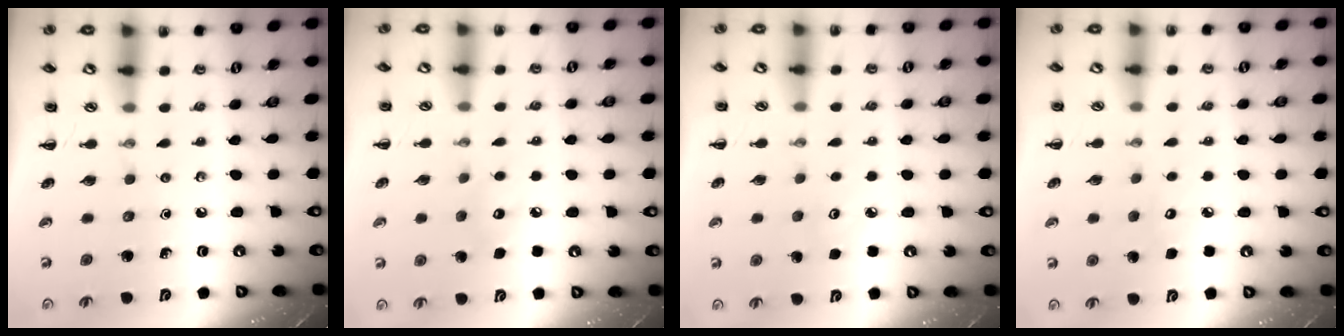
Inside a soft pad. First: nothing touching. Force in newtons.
{"total": 5.5, "press": 5.4, "slide": 1.4}
{"total": 2.8, "press": 2.7, "slide": 0.8}
{"total": 4.5, "press": 4.3, "slide": 1.3}